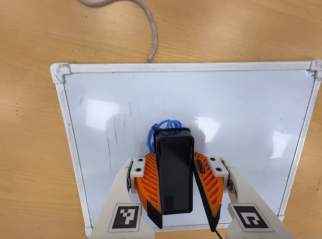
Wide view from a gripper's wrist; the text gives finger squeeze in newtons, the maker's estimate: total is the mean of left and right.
{"total": 12.7, "left": 13.6, "right": 11.7}